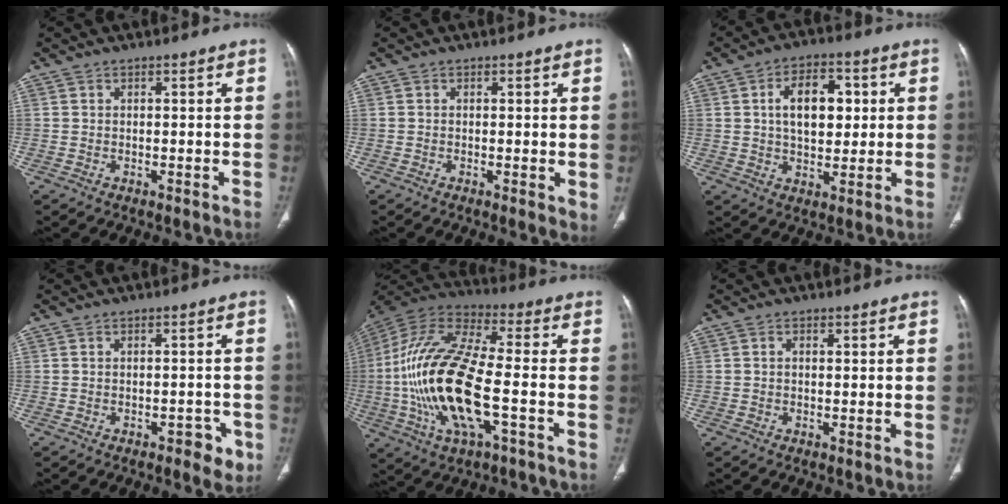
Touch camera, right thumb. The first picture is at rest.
{"total": 2.1, "force": [0.0, 0.7, 2.0], "torque": [-0.031, -0.008, -0.004]}
{"total": 10.9, "force": [2.1, 6.6, 8.4], "torque": [-0.105, 0.004, 0.035]}
{"total": 4.0, "force": [-2.1, 2.1, 2.7], "torque": [-0.020, 0.011, -0.024]}
{"total": 23.5, "force": [-4.4, 8.4, 21.5], "torque": [-0.473, 0.019, -0.076]}
{"total": 0.5, "force": [0.0, 0.4, 0.4], "torque": [-0.010, 0.001, -0.002]}